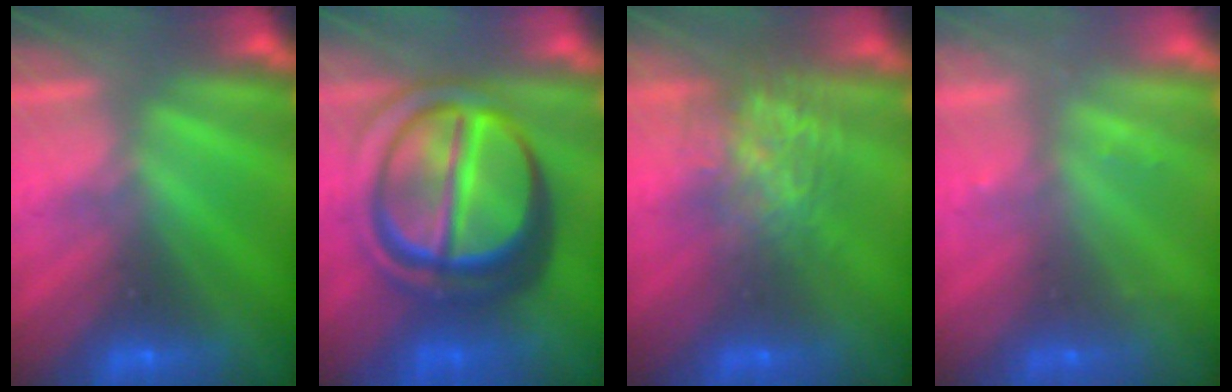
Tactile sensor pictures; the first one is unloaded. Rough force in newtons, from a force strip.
{"total": 7.9}
{"total": 7.1}
{"total": 2.3}